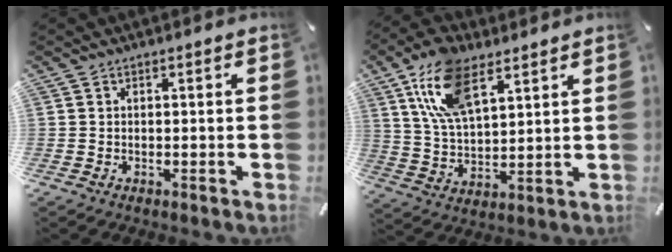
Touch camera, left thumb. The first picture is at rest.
{"total": 14.8, "force": [8.5, 7.3, 9.7], "torque": [-0.215, -0.021, 0.153]}